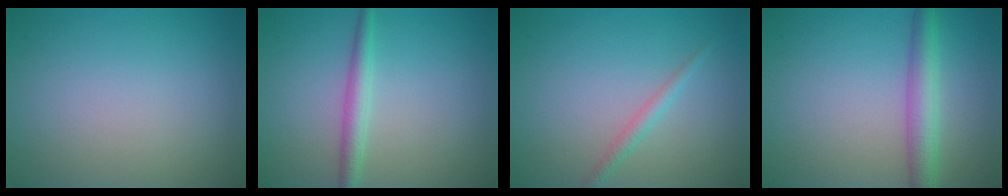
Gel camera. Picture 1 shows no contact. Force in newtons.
{"total": 2.2, "press": 2.2, "slide": 0.0}
{"total": 1.3, "press": 1.3, "slide": 0.1}
{"total": 3.9, "press": 3.9, "slide": 0.1}